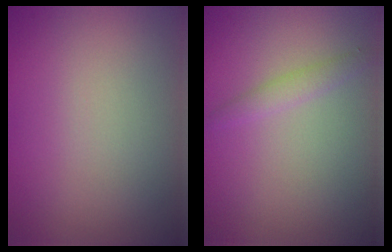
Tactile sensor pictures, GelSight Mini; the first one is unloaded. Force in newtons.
{"total": 1.3, "press": 1.2, "slide": 0.0}